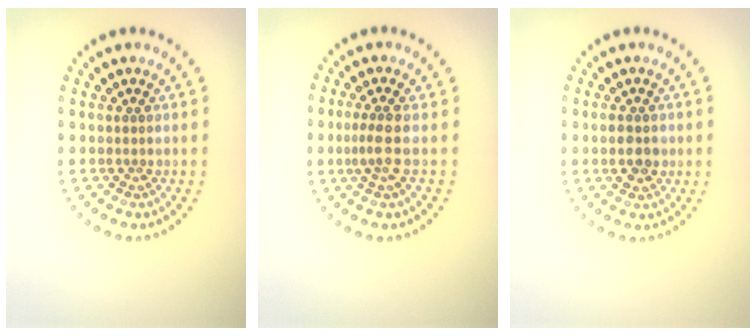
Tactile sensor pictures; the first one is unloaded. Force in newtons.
{"total": 2.0, "press": 1.6, "slide": 1.3}
{"total": 2.7, "press": 2.7, "slide": 0.1}